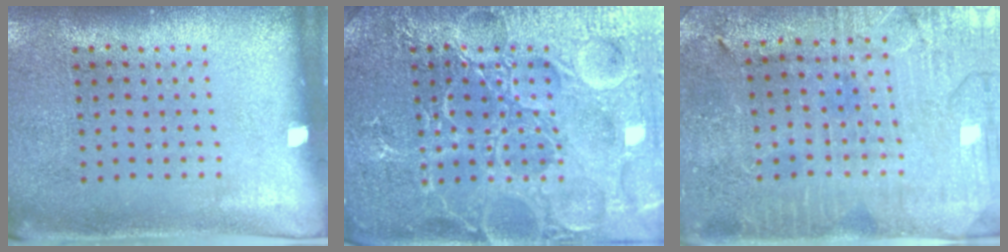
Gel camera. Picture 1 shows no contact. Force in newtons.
{"total": 7.5, "press": 7.4, "slide": 1.0}
{"total": 1.2, "press": 1.2, "slide": 0.2}